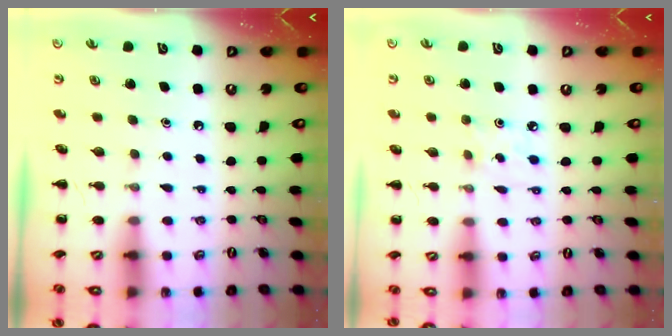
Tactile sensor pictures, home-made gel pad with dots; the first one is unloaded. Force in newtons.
{"total": 2.1, "press": 2.0, "slide": 0.4}